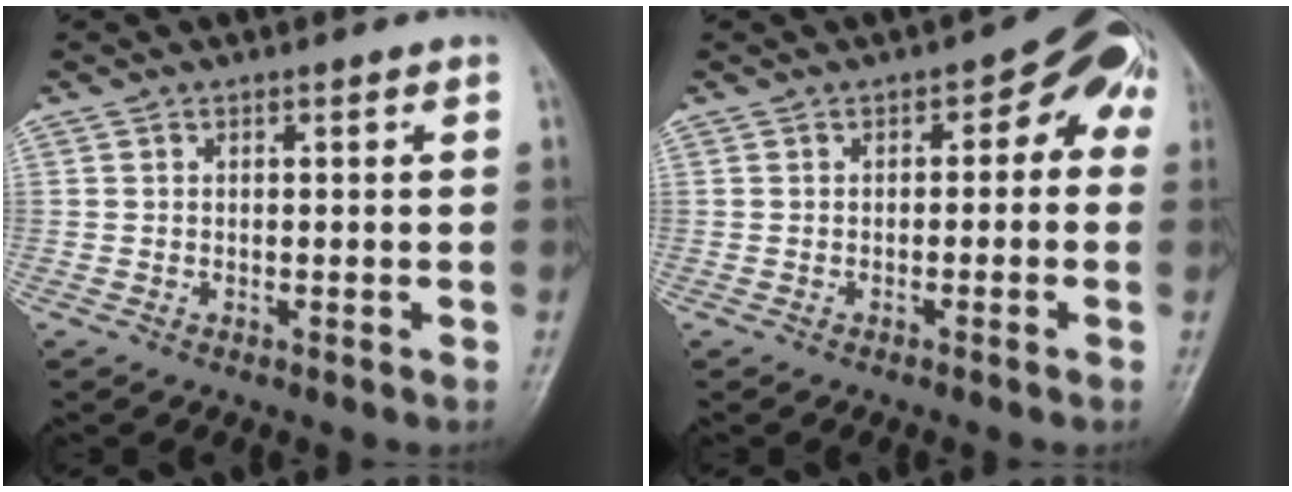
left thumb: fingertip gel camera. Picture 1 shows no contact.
{"total": 6.5, "force": [0.2, 4.0, 5.0], "torque": [-0.023, 0.031, -0.009]}